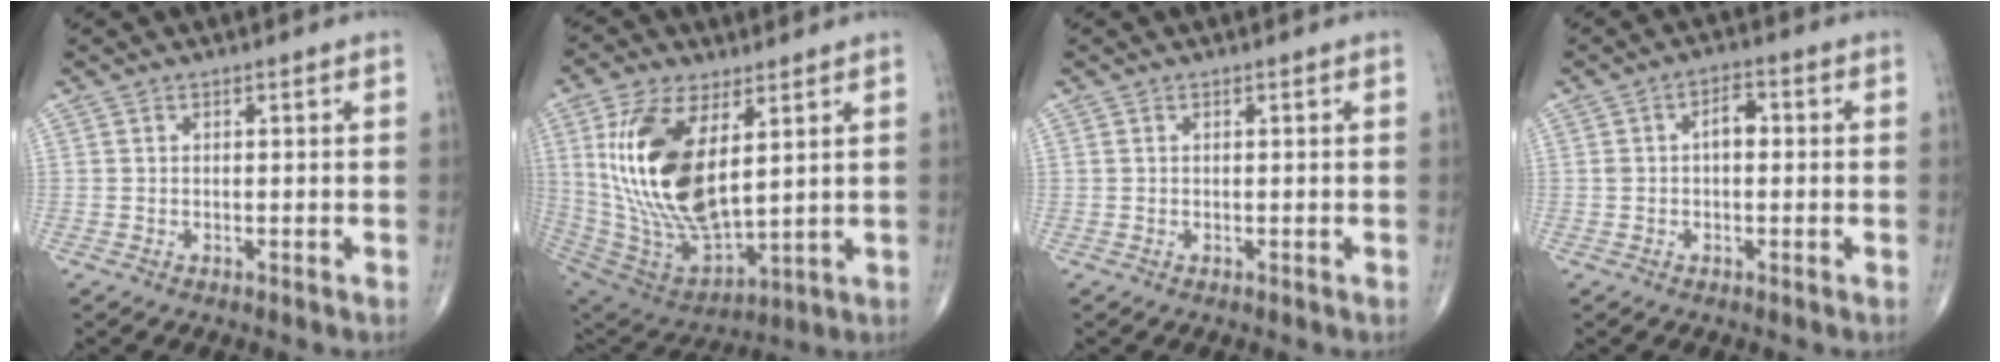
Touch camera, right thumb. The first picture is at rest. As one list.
[{"total": 21.8, "force": [5.7, 10.6, 18.2], "torque": [-0.355, -0.031, 0.120]}, {"total": 0.0}, {"total": 5.4, "force": [0.4, 3.1, 4.4], "torque": [-0.075, 0.021, 0.000]}]